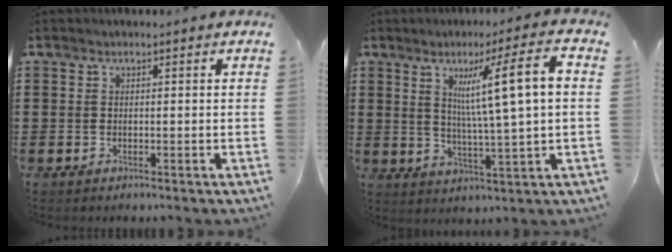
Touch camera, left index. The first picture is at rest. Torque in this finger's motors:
{"motor_torque": [2.14, 0.00, 0.44, 0.21]}